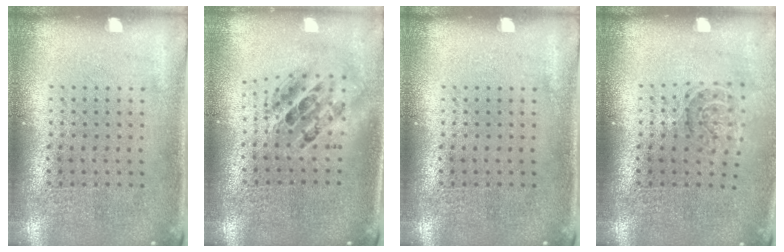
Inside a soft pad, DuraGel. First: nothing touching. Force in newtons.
{"total": 1.8, "press": 1.5, "slide": 1.1}
{"total": 0.0}
{"total": 1.4, "press": 1.2, "slide": 0.8}